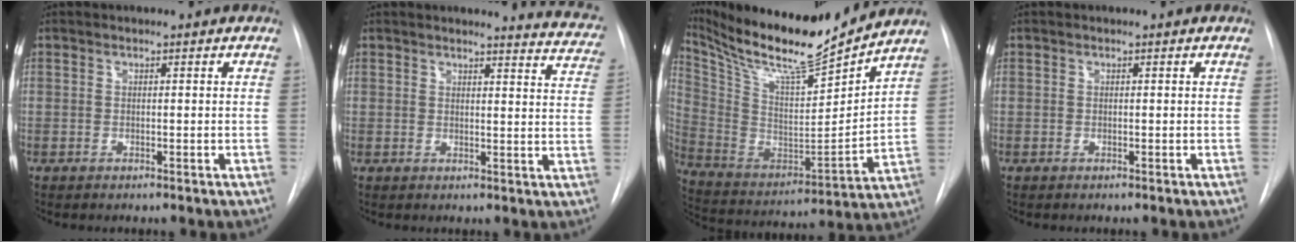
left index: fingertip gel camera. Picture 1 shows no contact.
{"total": 8.2, "force": [8.1, 0.8, 1.1], "torque": [0.005, -0.051, 0.062]}
{"total": 21.0, "force": [19.1, 1.4, 8.6], "torque": [-0.183, -0.033, 0.328]}
{"total": 0.0}